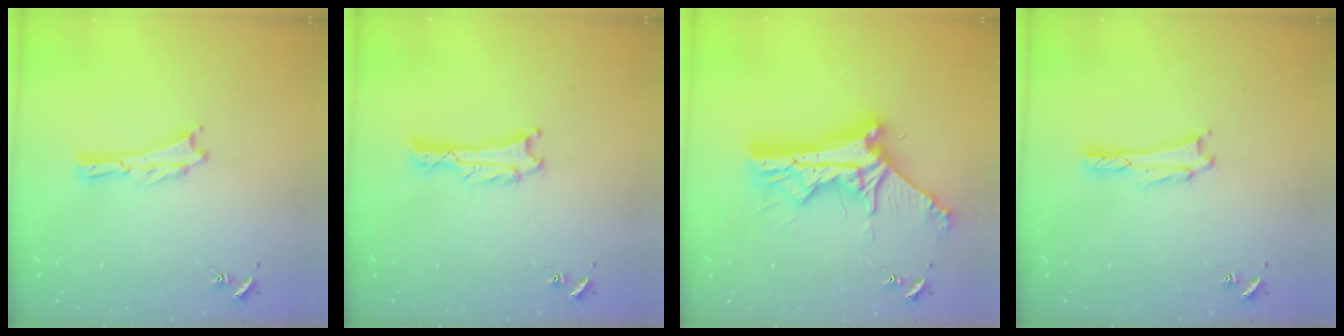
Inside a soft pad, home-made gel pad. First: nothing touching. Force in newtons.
{"total": 1.3, "press": 1.3, "slide": 0.0}
{"total": 11.9, "press": 11.9, "slide": 1.0}
{"total": 1.6, "press": 1.6, "slide": 0.2}